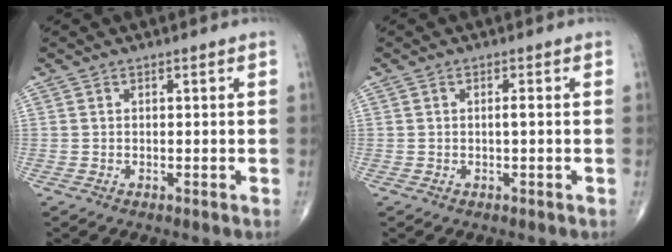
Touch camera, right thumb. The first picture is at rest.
{"total": 1.0, "force": [-0.1, 0.1, 0.9], "torque": [-0.020, -0.001, -0.002]}